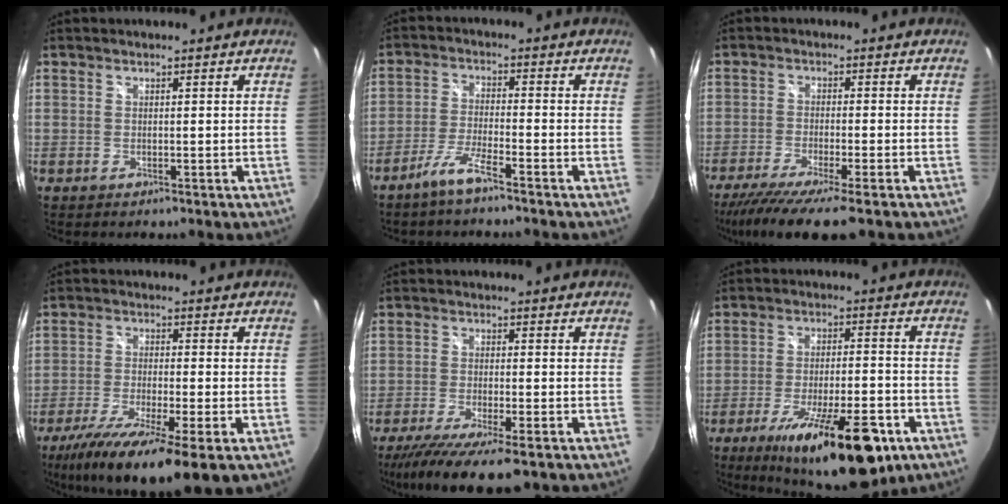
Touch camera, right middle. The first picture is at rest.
{"total": 5.4, "force": [-4.2, 0.4, 3.3], "torque": [-0.083, 0.000, -0.084]}
{"total": 10.9, "force": [-8.5, 0.2, 6.7], "torque": [-0.139, -0.038, -0.141]}
{"total": 15.3, "force": [-9.4, 2.2, 11.9], "torque": [-0.228, -0.052, -0.160]}
{"total": 12.6, "force": [-9.5, 1.9, 8.1], "torque": [-0.167, -0.043, -0.155]}
{"total": 20.7, "force": [-12.5, 6.2, 15.3], "torque": [-0.250, -0.033, -0.182]}